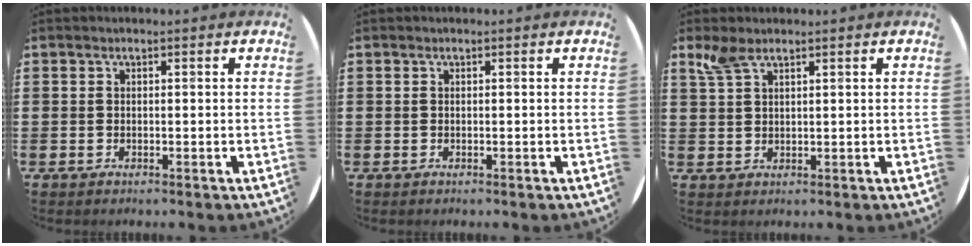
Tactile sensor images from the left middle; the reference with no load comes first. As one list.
[{"total": 0.0}, {"total": 2.5, "force": [1.9, 0.7, 1.4], "torque": [-0.034, 0.002, 0.036]}]